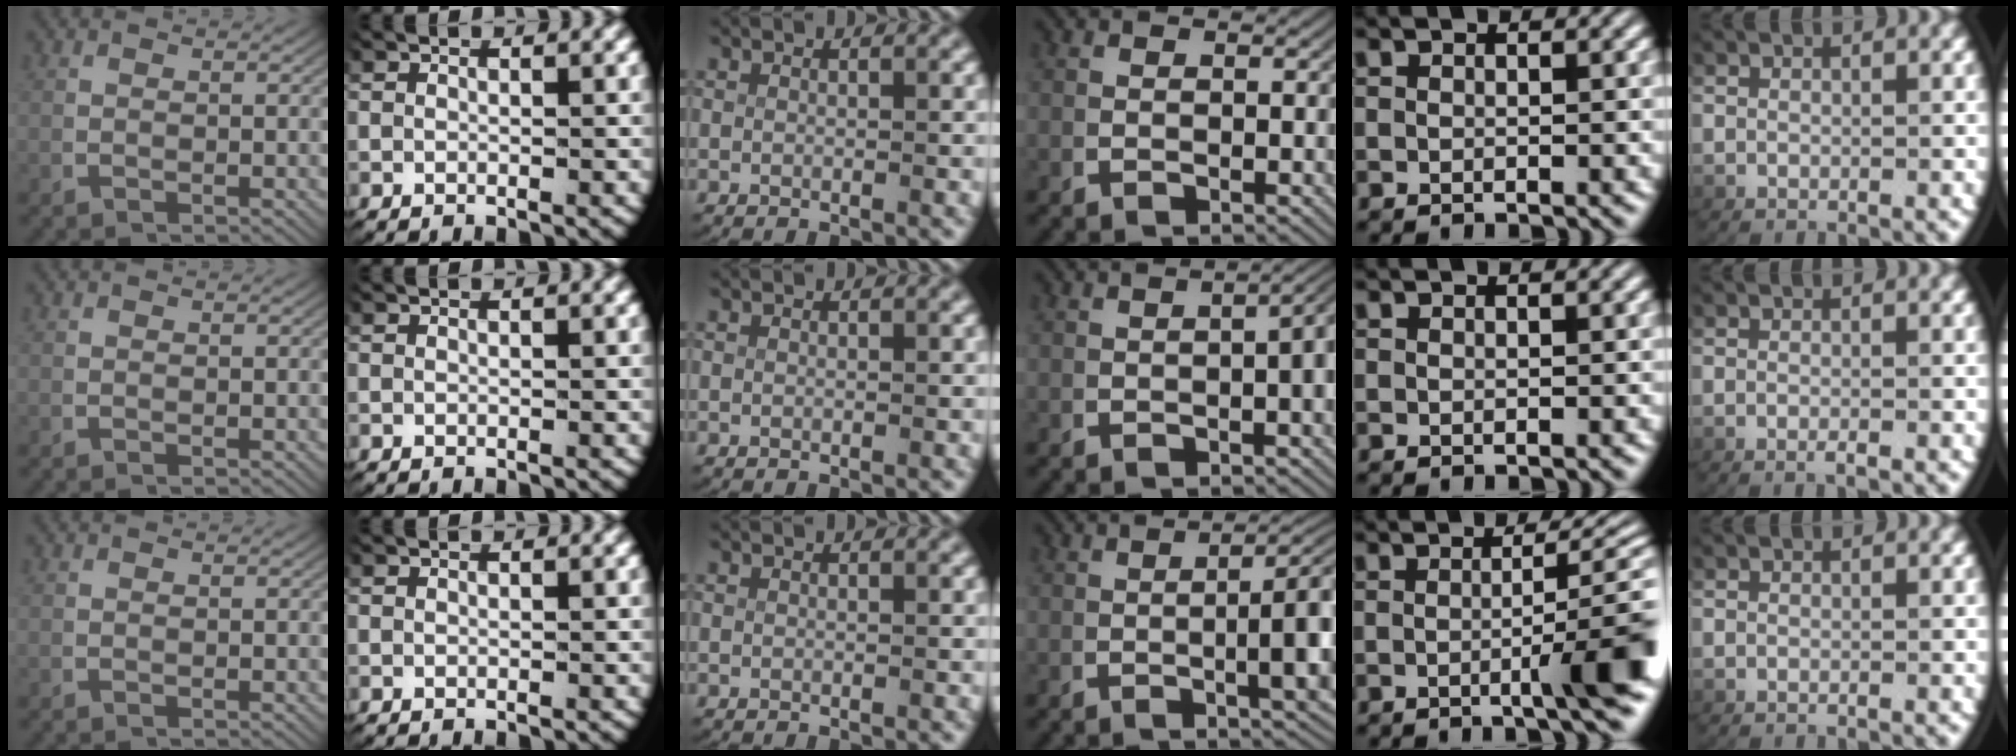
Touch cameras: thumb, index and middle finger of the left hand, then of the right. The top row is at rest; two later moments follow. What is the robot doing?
{"motion": "lift_and_place", "object": "keyboard"}